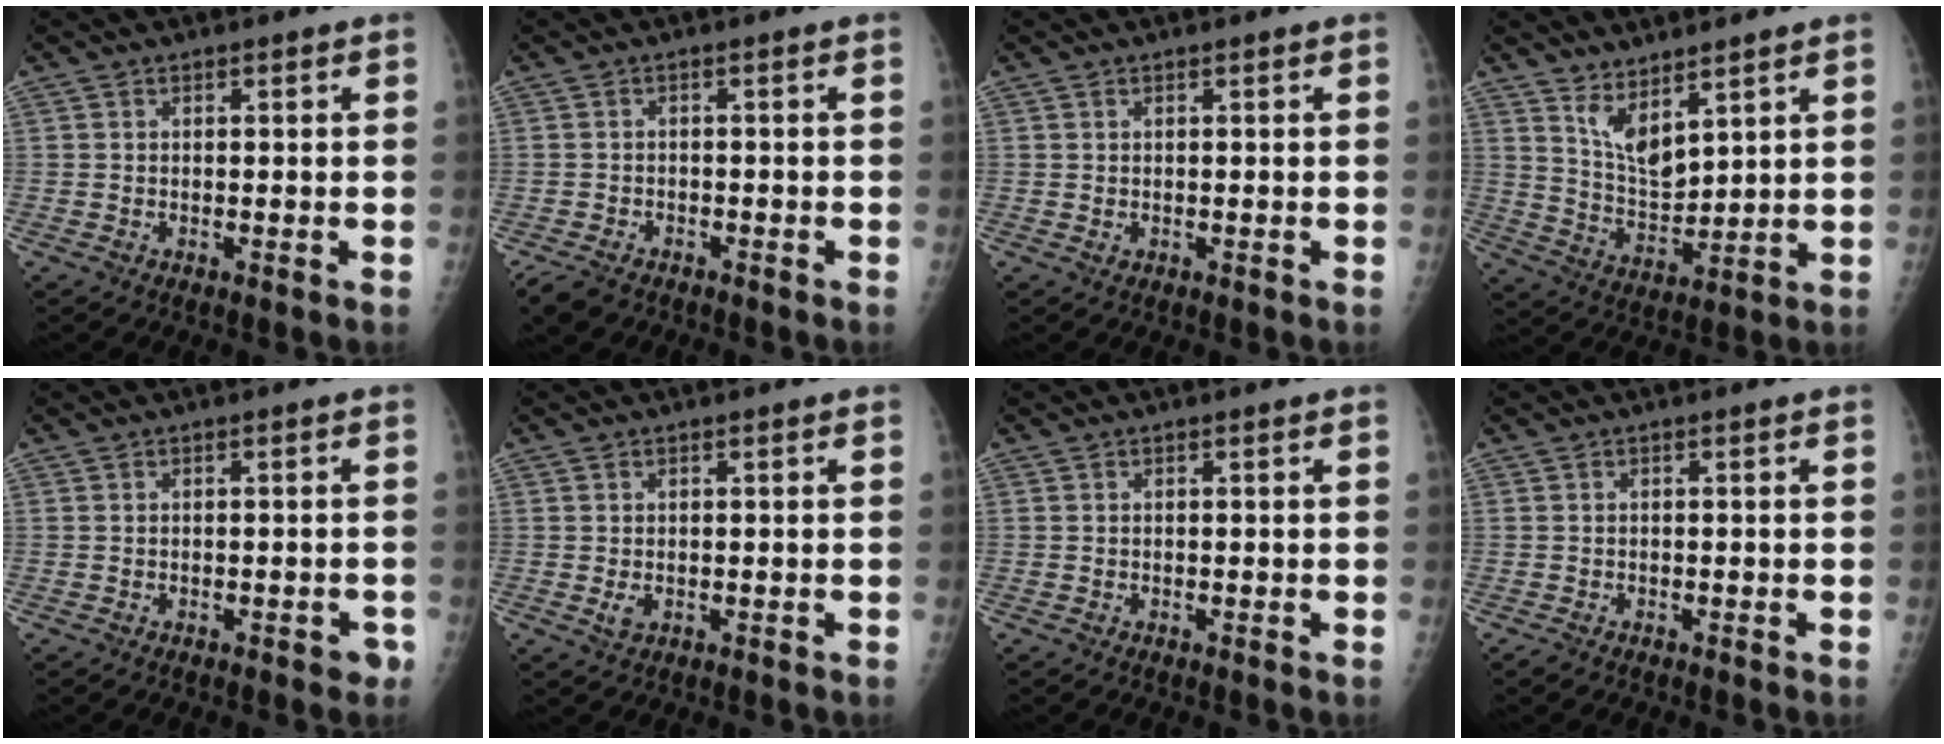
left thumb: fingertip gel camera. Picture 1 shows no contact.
{"total": 4.4, "force": [-3.3, 2.5, 1.5], "torque": [-0.028, 0.005, -0.052]}
{"total": 0.5, "force": [0.2, 0.3, 0.4], "torque": [-0.004, -0.002, 0.005]}
{"total": 7.4, "force": [5.1, 2.6, 4.7], "torque": [-0.078, -0.053, 0.111]}
{"total": 1.8, "force": [-1.0, 1.0, 1.2], "torque": [-0.008, 0.008, -0.011]}
{"total": 1.7, "force": [-0.1, 1.1, 1.3], "torque": [-0.022, -0.005, 0.001]}
{"total": 0.0}
{"total": 0.5, "force": [-0.4, 0.3, 0.2], "torque": [-0.009, 0.000, -0.011]}